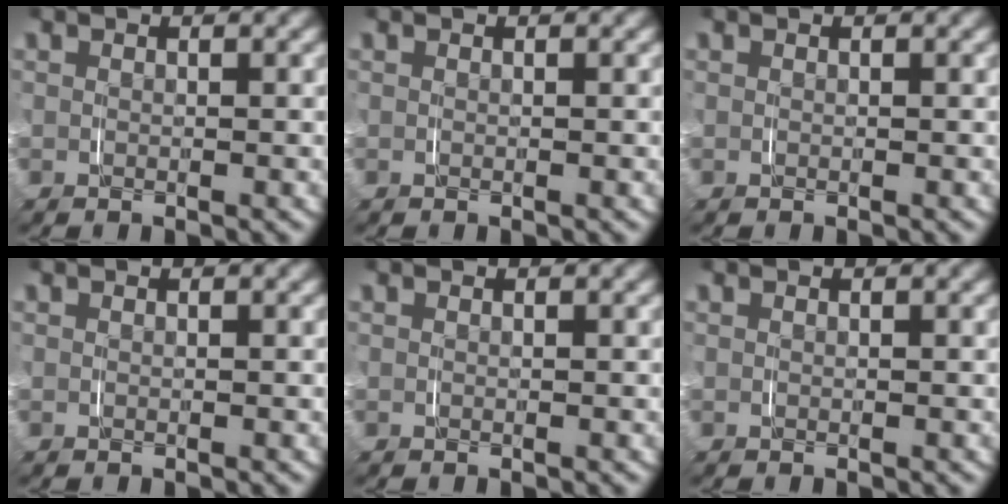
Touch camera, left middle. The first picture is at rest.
{"total": 0.0}
{"total": 0.0}
{"total": 0.0}
{"total": 0.0}
{"total": 0.0}